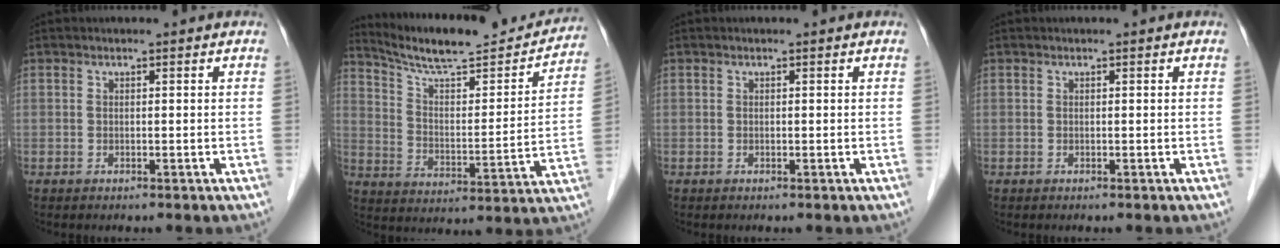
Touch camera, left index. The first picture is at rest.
{"total": 19.6, "force": [18.2, 2.4, 6.7], "torque": [-0.108, -0.021, 0.267]}
{"total": 0.0}
{"total": 0.0}